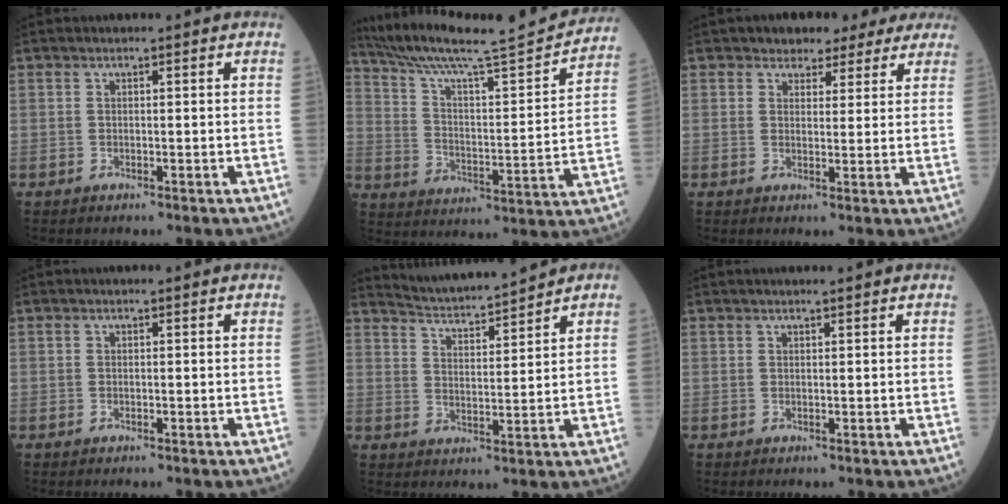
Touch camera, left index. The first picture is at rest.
{"total": 22.7, "force": [20.6, 0.5, 9.6], "torque": [-0.163, -0.025, 0.303]}
{"total": 6.6, "force": [5.4, 3.5, 1.5], "torque": [-0.007, 0.012, 0.058]}
{"total": 0.0}
{"total": 7.8, "force": [7.6, -0.3, 1.6], "torque": [-0.041, 0.011, 0.140]}
{"total": 1.7, "force": [1.5, -0.2, 0.8], "torque": [-0.007, 0.012, 0.026]}